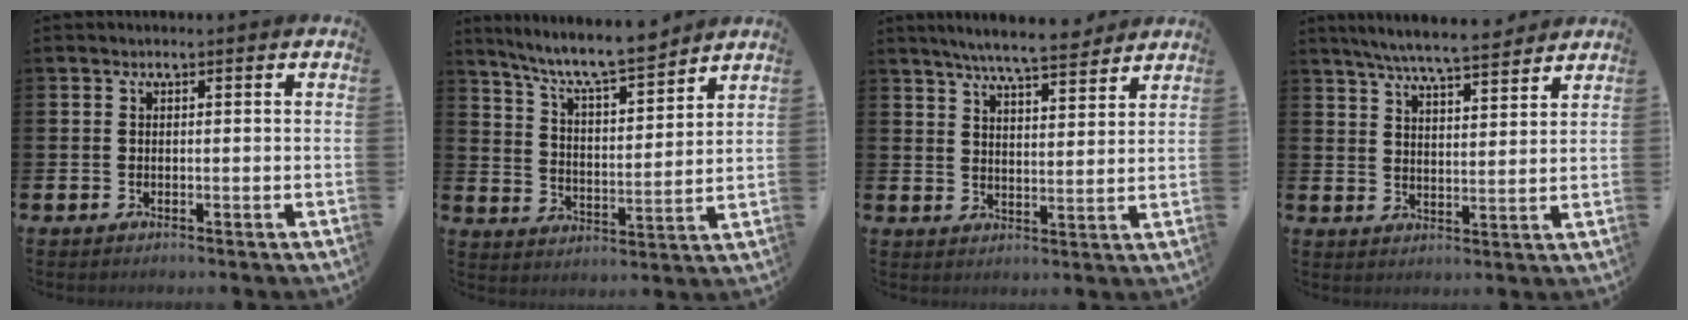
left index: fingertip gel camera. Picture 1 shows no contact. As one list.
[{"total": 8.6, "force": [8.0, 0.8, 3.1], "torque": [-0.089, -0.056, 0.140]}, {"total": 6.6, "force": [6.3, 0.4, 2.0], "torque": [-0.048, -0.033, 0.109]}, {"total": 6.6, "force": [6.2, 0.2, 2.0], "torque": [-0.056, -0.035, 0.109]}]